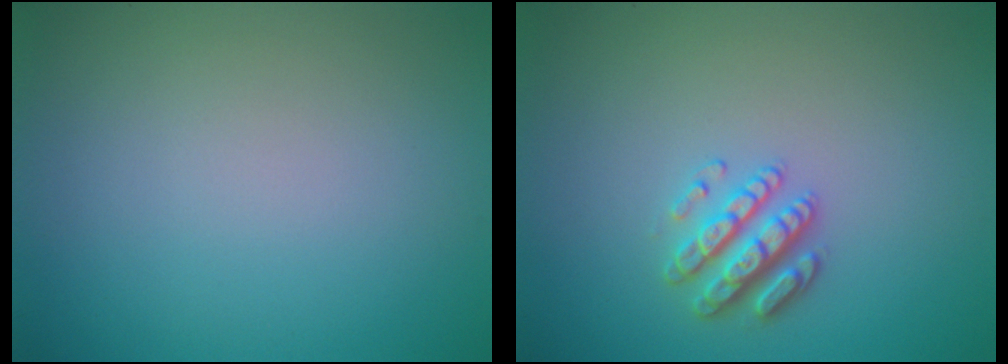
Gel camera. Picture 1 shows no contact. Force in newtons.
{"total": 2.8, "press": 2.7, "slide": 0.8}